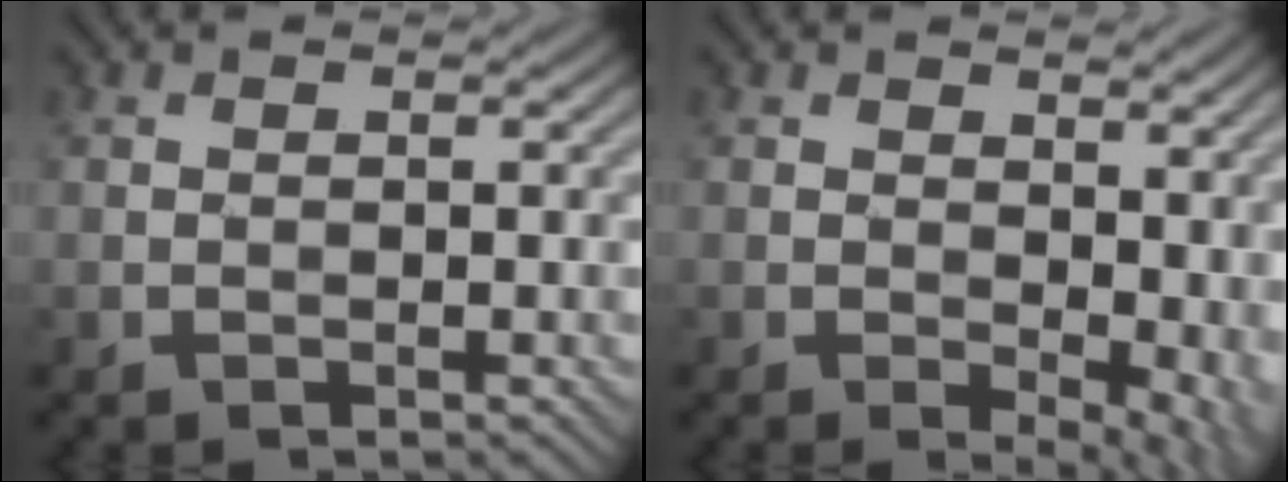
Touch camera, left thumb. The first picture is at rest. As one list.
[{"total": 7.6, "force": [0.6, 4.4, 6.1], "torque": [-0.075, -0.009, 0.024]}]